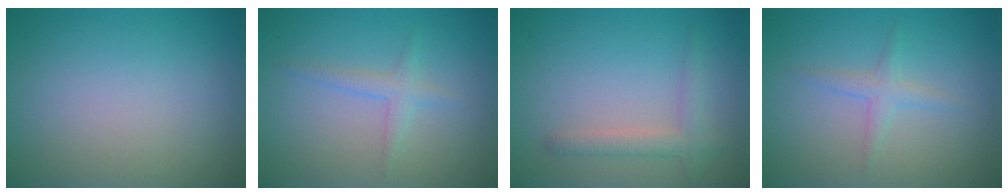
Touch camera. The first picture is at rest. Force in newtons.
{"total": 1.6, "press": 1.6, "slide": 0.1}
{"total": 2.2, "press": 2.2, "slide": 0.1}
{"total": 1.7, "press": 1.7, "slide": 0.1}